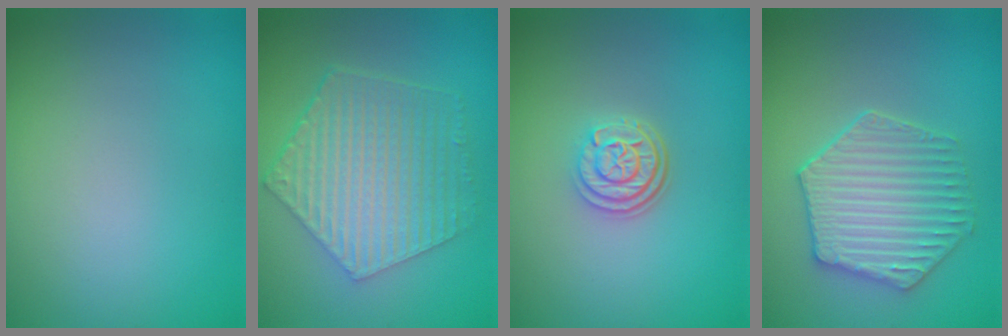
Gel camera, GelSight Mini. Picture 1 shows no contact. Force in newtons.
{"total": 6.7, "press": 4.9, "slide": 4.6}
{"total": 3.1, "press": 2.4, "slide": 1.9}
{"total": 4.7, "press": 4.2, "slide": 2.1}